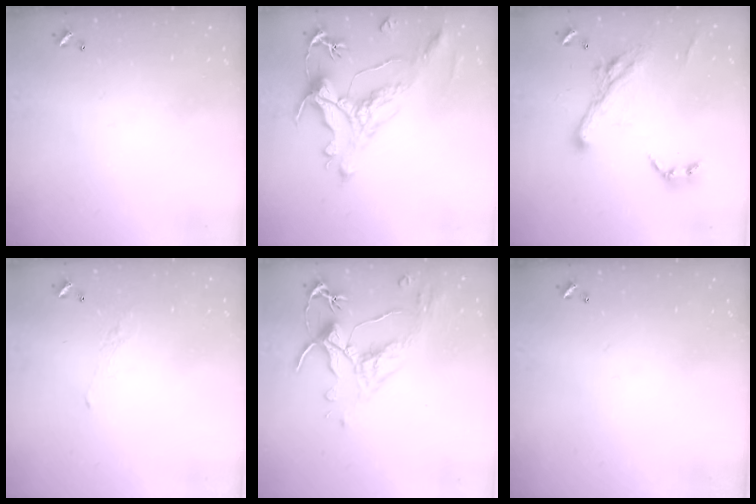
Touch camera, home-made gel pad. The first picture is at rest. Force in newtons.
{"total": 2.2, "press": 1.7, "slide": 1.4}
{"total": 10.6, "press": 10.5, "slide": 1.5}
{"total": 1.6, "press": 1.5, "slide": 0.7}
{"total": 2.6, "press": 2.2, "slide": 1.3}
{"total": 0.0}